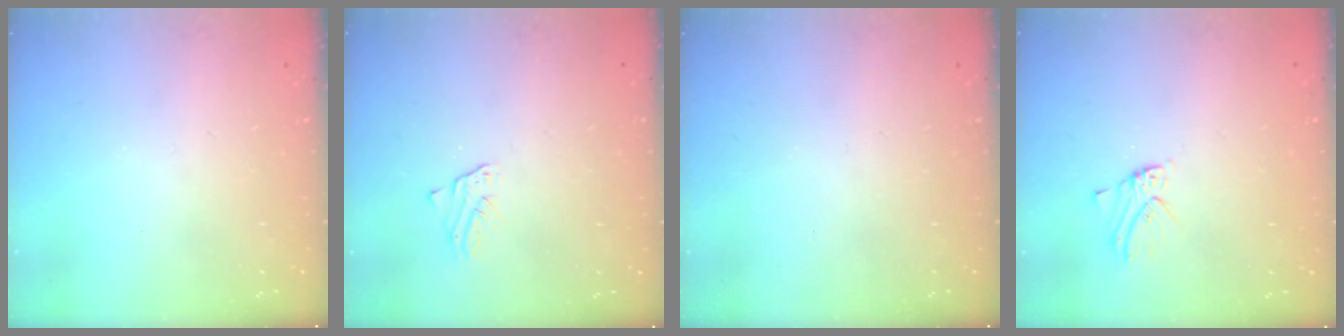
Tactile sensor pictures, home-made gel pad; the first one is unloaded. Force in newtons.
{"total": 1.6, "press": 1.6, "slide": 0.1}
{"total": 0.0}
{"total": 2.1, "press": 2.1, "slide": 0.2}